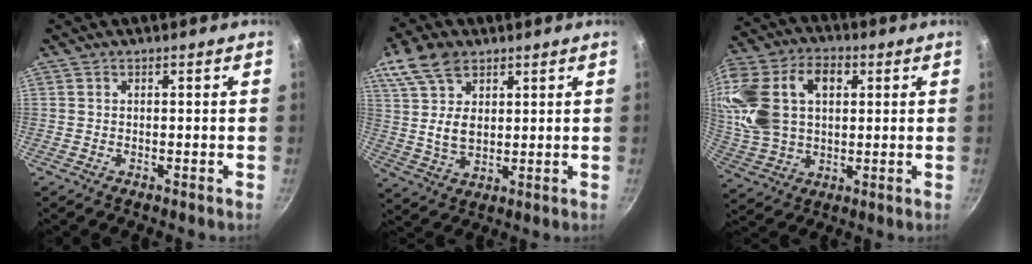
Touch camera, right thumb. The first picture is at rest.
{"total": 12.3, "force": [6.0, 7.6, 7.5], "torque": [-0.128, -0.016, 0.116]}
{"total": 20.2, "force": [4.5, 13.7, 14.1], "torque": [-0.276, 0.021, 0.084]}